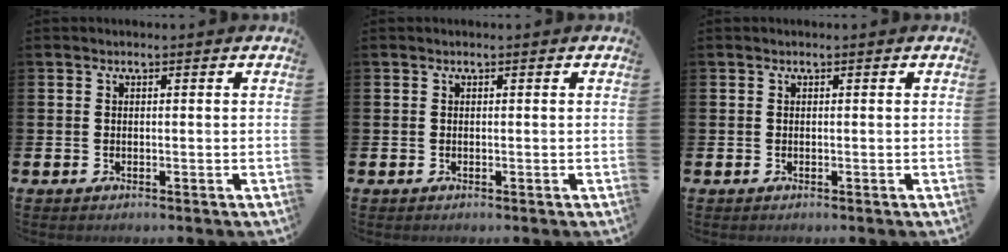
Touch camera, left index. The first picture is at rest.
{"total": 0.0}
{"total": 0.0}